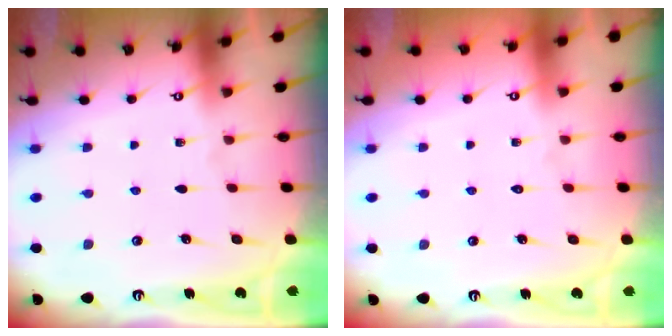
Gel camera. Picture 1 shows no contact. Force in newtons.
{"total": 1.6, "press": 1.6, "slide": 0.1}